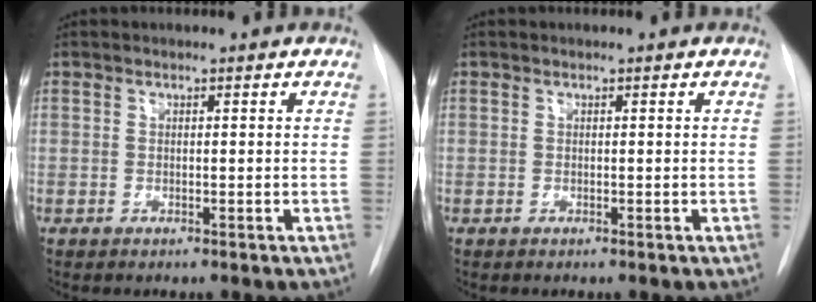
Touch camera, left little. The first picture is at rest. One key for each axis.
{"total": 0.0}